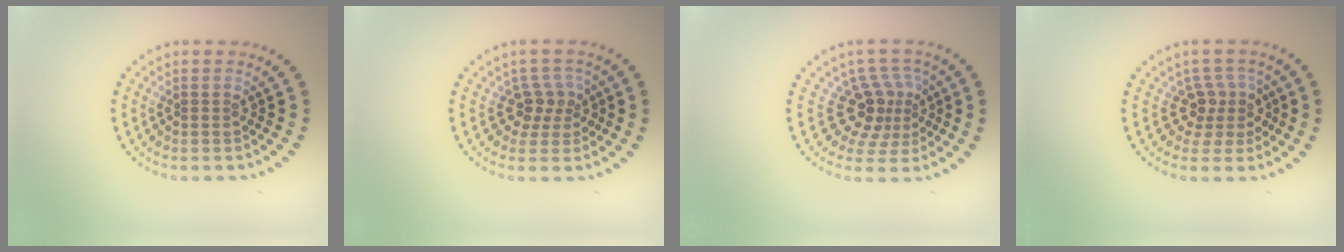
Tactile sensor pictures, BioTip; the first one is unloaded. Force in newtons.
{"total": 2.5, "press": 2.0, "slide": 1.5}
{"total": 3.7, "press": 2.6, "slide": 2.7}
{"total": 2.8, "press": 2.1, "slide": 1.9}